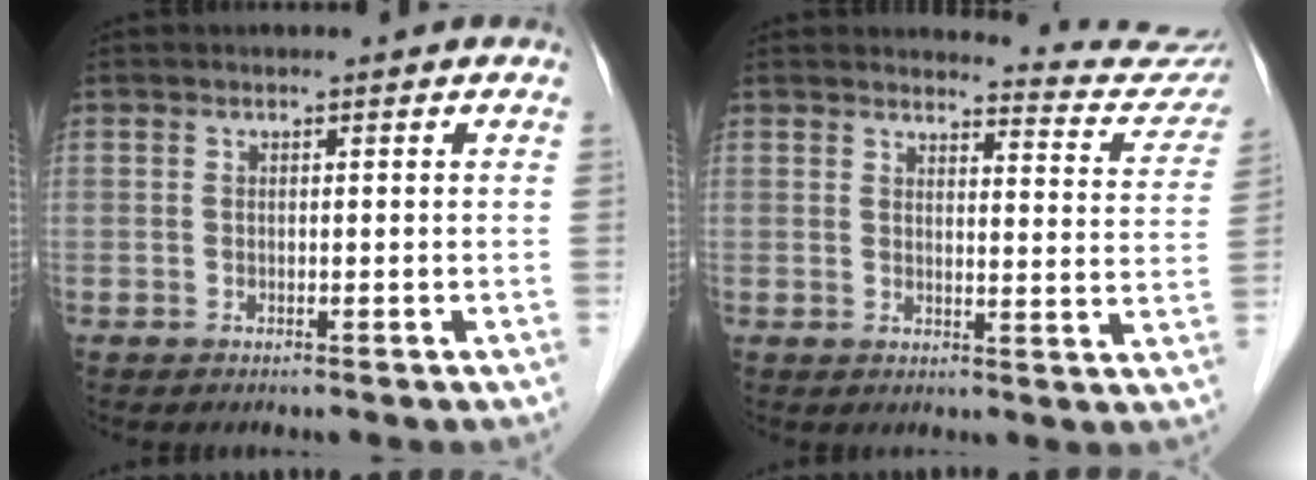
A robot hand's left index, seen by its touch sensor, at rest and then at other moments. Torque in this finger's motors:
{"motor_torque": [0.03, -1.85, 0.07, 0.01]}